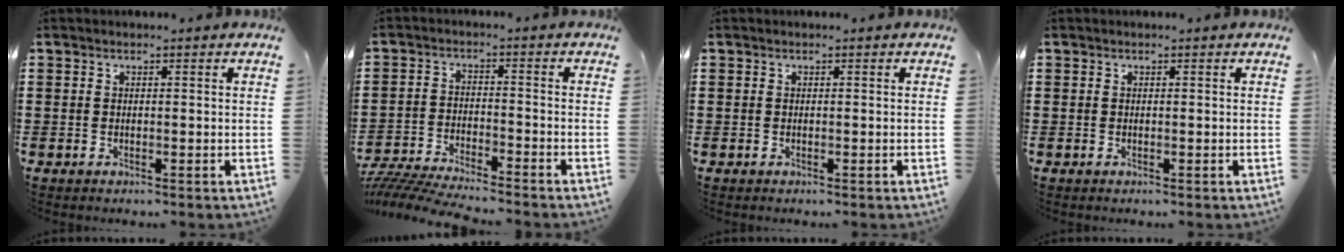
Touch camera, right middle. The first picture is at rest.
{"total": 5.6, "force": [-5.5, 0.3, 1.2], "torque": [-0.037, -0.004, -0.114]}
{"total": 0.0}
{"total": 0.0}